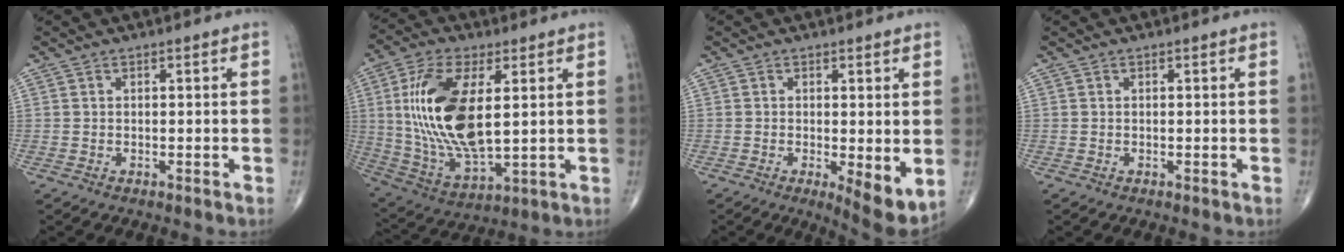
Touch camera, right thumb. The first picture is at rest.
{"total": 19.7, "force": [3.2, 8.9, 17.3], "torque": [-0.345, -0.018, 0.069]}
{"total": 6.7, "force": [-0.8, 2.2, 6.3], "torque": [-0.091, -0.022, -0.011]}
{"total": 0.0}